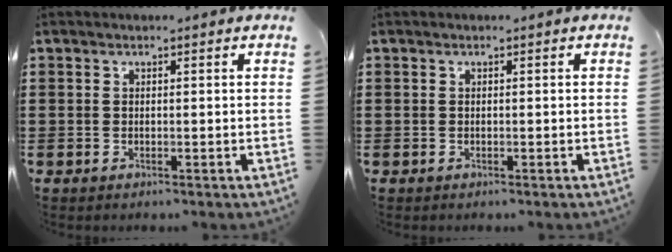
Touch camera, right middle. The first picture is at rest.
{"total": 0.0}